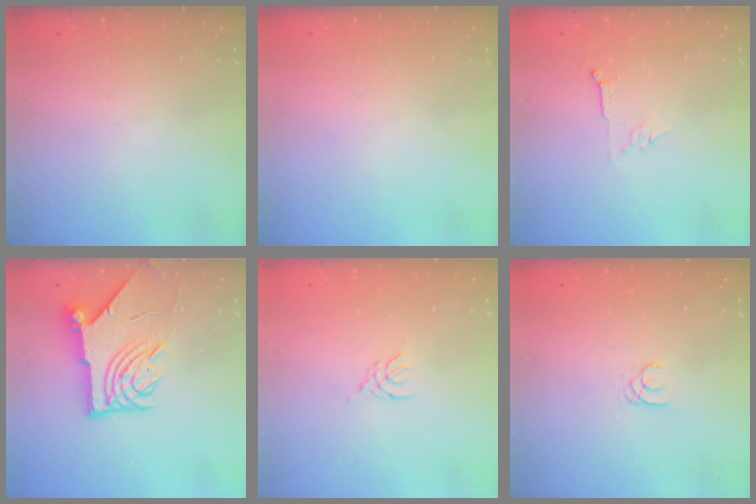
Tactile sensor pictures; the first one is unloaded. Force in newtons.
{"total": 0.0}
{"total": 4.0, "press": 4.0, "slide": 0.7}
{"total": 10.2, "press": 10.1, "slide": 1.1}
{"total": 2.6, "press": 2.5, "slide": 0.6}
{"total": 1.8, "press": 1.7, "slide": 0.2}